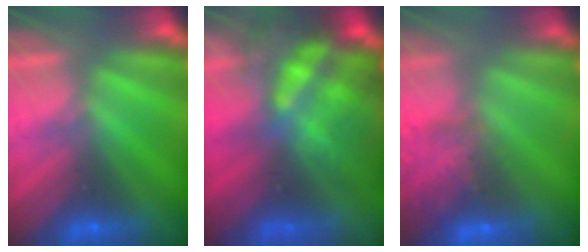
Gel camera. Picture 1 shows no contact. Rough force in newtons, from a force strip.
{"total": 10.1}
{"total": 8.3}